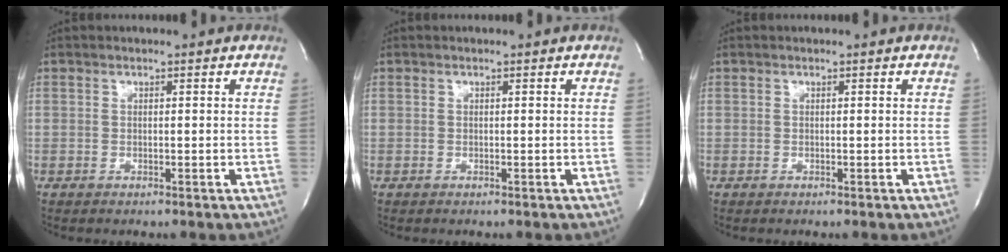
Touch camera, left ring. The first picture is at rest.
{"total": 0.0}
{"total": 0.0}